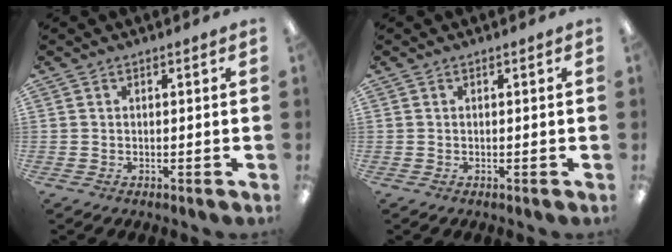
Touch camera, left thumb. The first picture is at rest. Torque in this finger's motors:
{"motor_torque": [-0.04, 0.01, 0.07, -0.08, 0.00]}